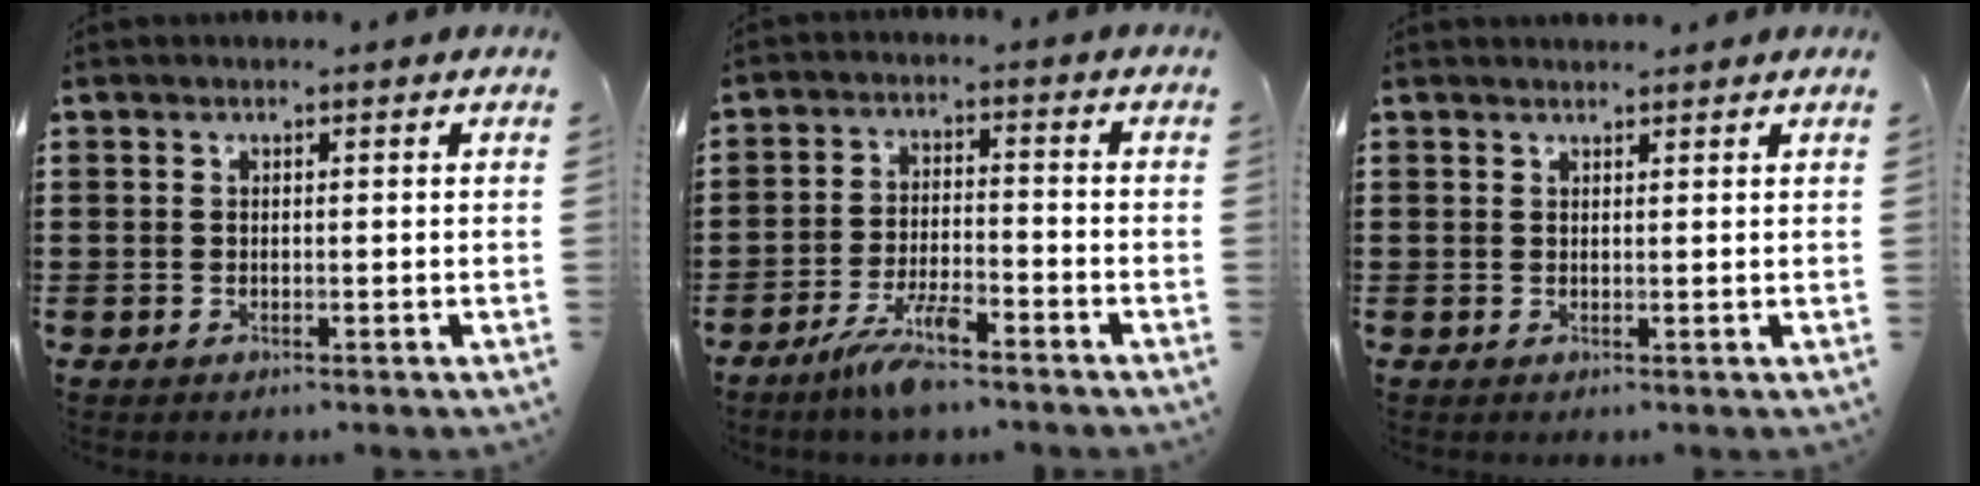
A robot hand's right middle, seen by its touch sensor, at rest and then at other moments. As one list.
[{"total": 6.6, "force": [-4.9, 1.1, 4.2], "torque": [-0.093, -0.006, -0.093]}, {"total": 0.7, "force": [0.7, 0.0, 0.0], "torque": [-0.002, 0.000, 0.013]}]